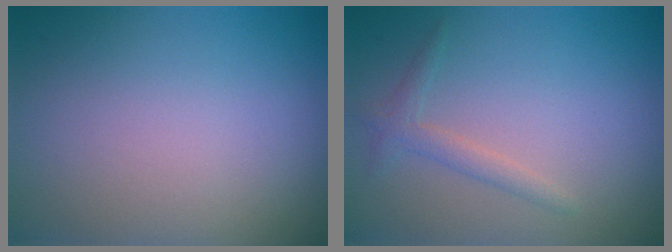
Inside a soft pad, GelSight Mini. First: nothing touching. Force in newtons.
{"total": 1.5, "press": 1.5, "slide": 0.0}